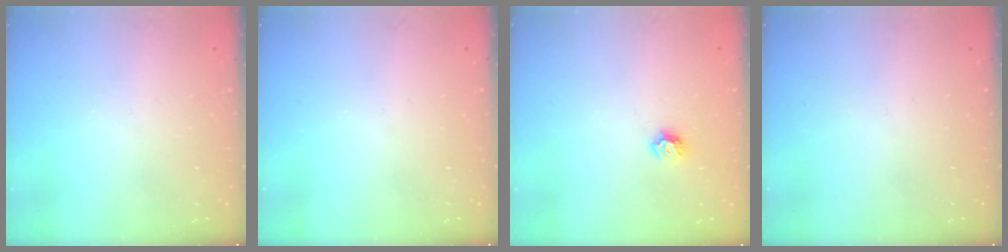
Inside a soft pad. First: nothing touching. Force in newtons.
{"total": 0.0}
{"total": 4.7, "press": 4.7, "slide": 0.5}
{"total": 0.0}